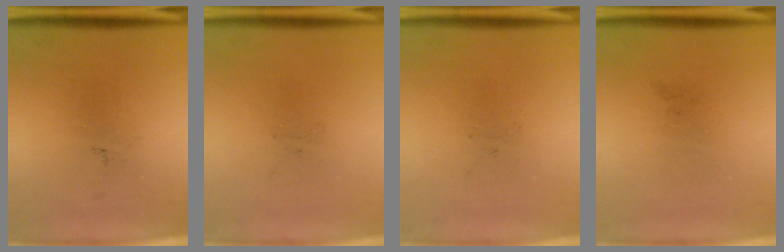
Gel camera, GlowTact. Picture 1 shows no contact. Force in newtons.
{"total": 0.0}
{"total": 0.0}
{"total": 0.0}